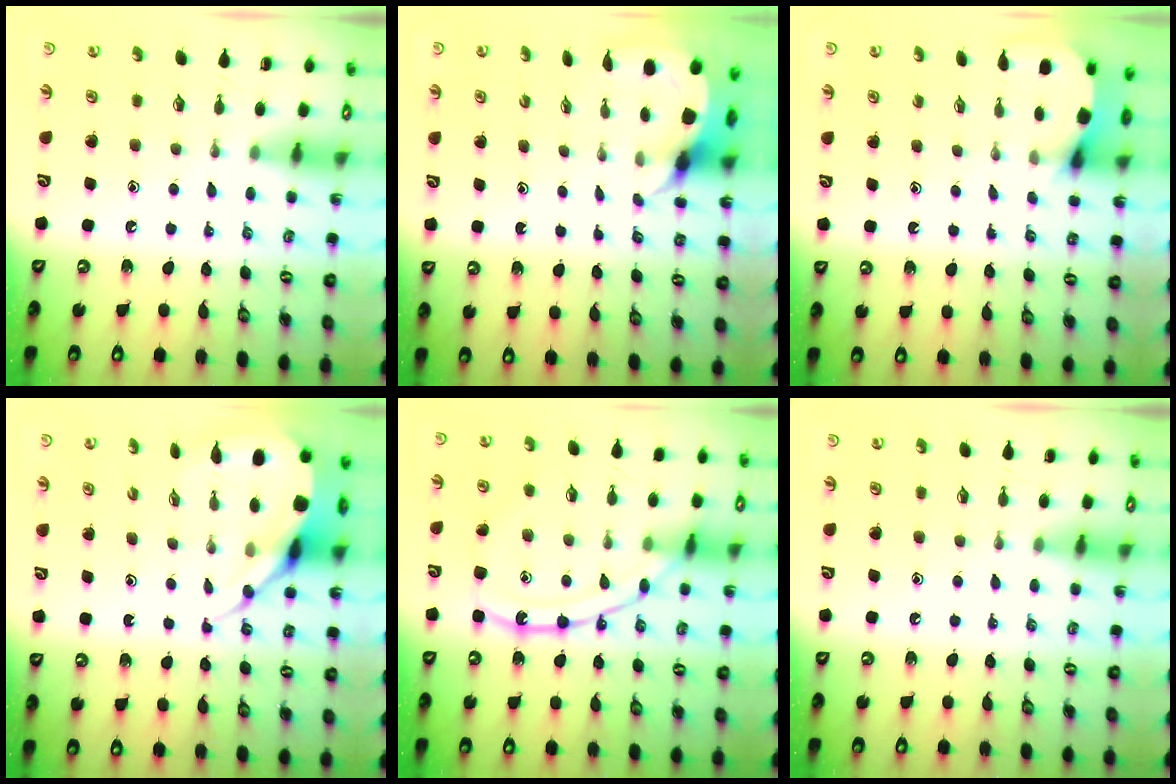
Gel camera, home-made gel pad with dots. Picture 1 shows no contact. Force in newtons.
{"total": 5.3, "press": 5.3, "slide": 0.4}
{"total": 3.5, "press": 3.4, "slide": 0.4}
{"total": 9.1, "press": 9.0, "slide": 1.1}
{"total": 13.7, "press": 13.6, "slide": 1.1}
{"total": 0.0}